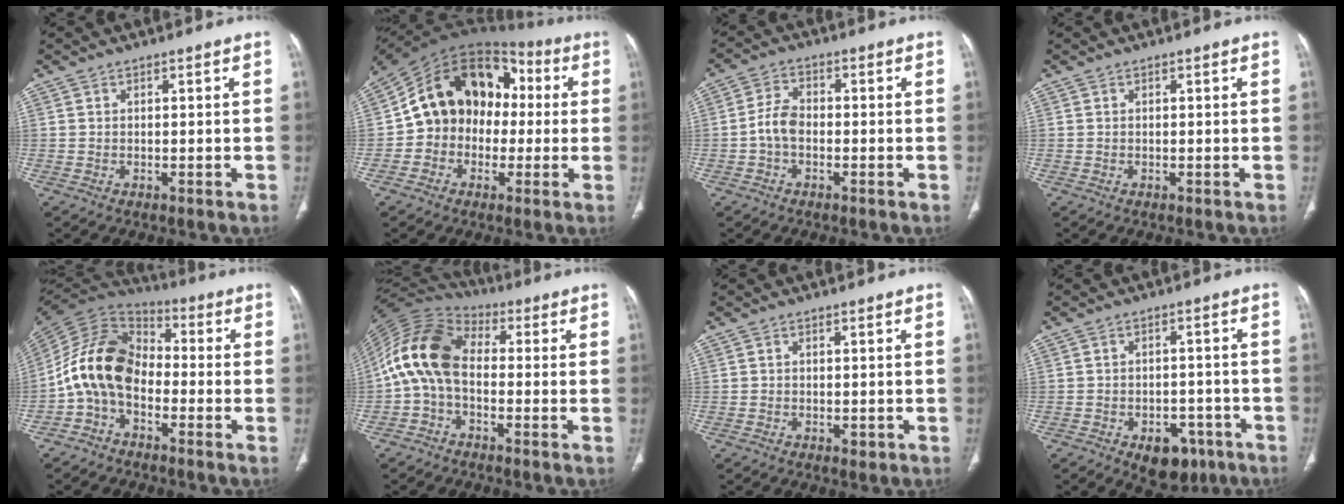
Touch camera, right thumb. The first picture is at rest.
{"total": 17.2, "force": [0.2, 13.8, 10.4], "torque": [-0.126, 0.049, -0.005]}
{"total": 4.6, "force": [-1.2, 2.9, 3.3], "torque": [-0.060, 0.015, -0.029]}
{"total": 0.0}
{"total": 13.6, "force": [-3.2, 9.3, 9.4], "torque": [-0.171, 0.059, -0.076]}
{"total": 13.5, "force": [-0.7, 8.8, 10.2], "torque": [-0.201, 0.040, -0.028]}
{"total": 1.3, "force": [-0.4, 0.9, 0.9], "torque": [-0.006, 0.000, -0.004]}
{"total": 8.6, "force": [-4.7, 5.4, 4.8], "torque": [-0.034, 0.027, -0.057]}